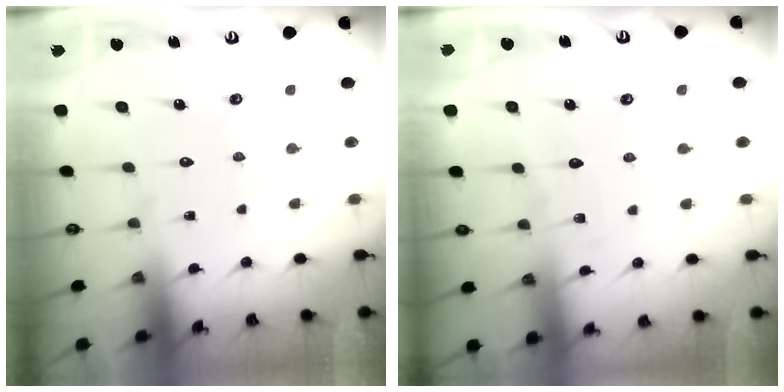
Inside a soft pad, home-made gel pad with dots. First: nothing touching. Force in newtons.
{"total": 2.3, "press": 2.3, "slide": 0.3}